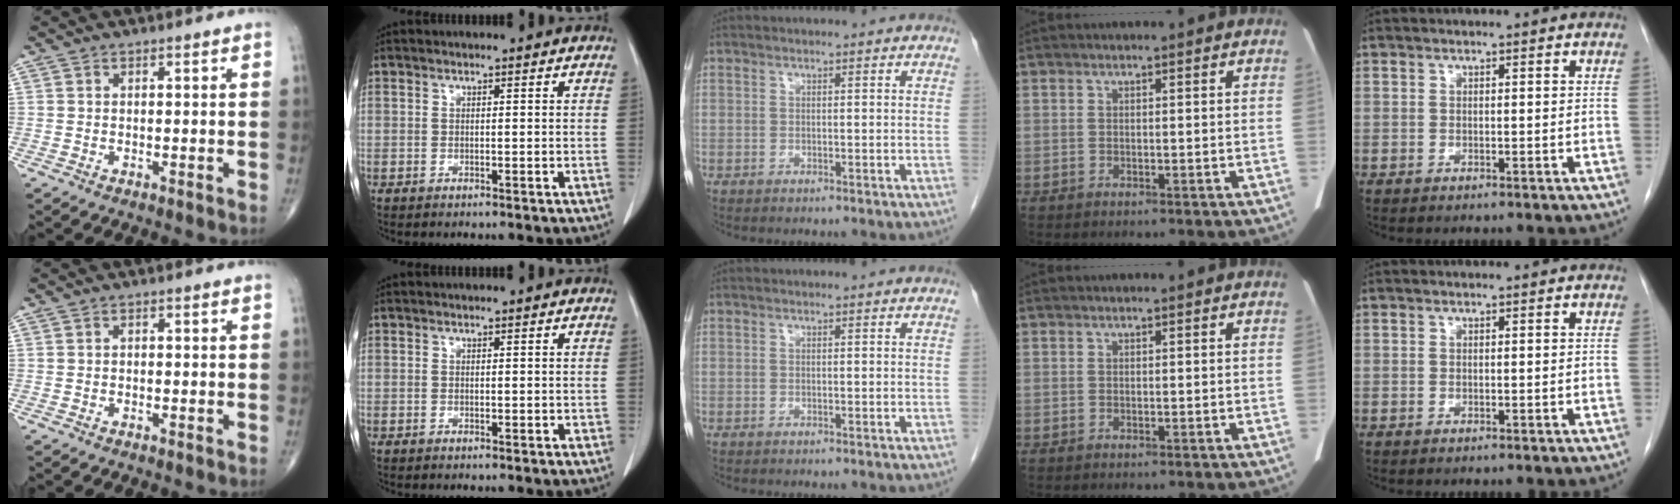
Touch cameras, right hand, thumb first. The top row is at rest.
{"thumb": {"total": 0.6, "force": [-0.1, 0.5, 0.3], "torque": [0.000, 0.002, -0.006]}, "index": {"total": 0.7, "force": [0.3, 0.5, 0.3], "torque": [0.004, 0.001, 0.007]}}